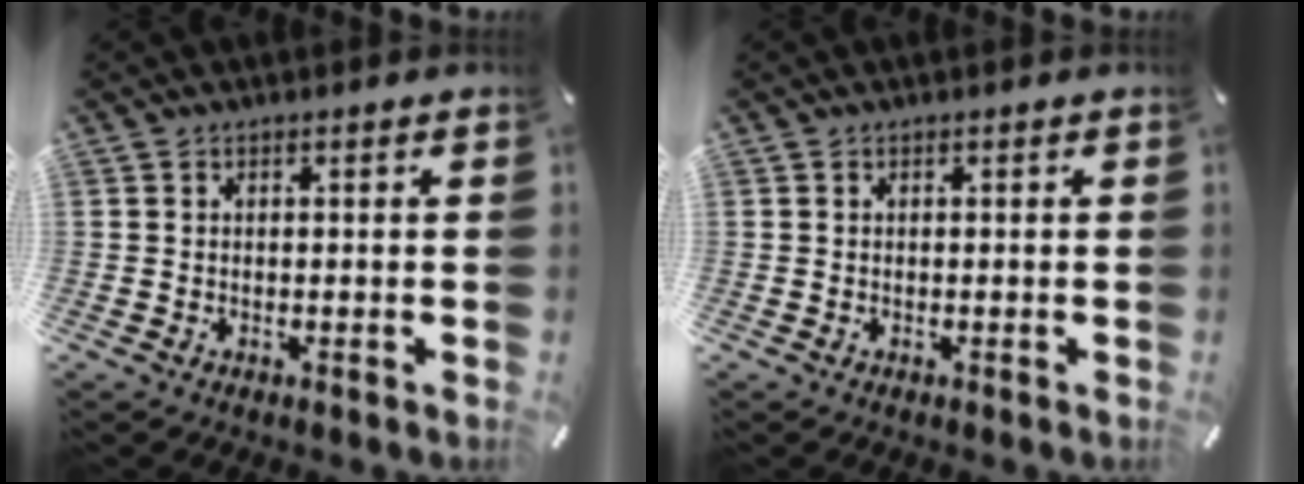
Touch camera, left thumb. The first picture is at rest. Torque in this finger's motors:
{"motor_torque": [0.00, 0.00, 0.16, -0.02, 0.00]}